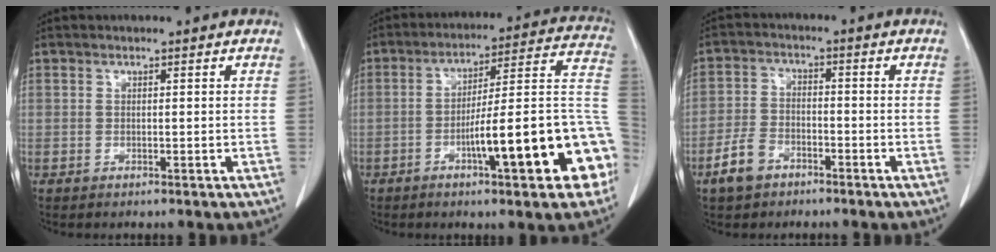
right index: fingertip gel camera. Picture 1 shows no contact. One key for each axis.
{"total": 19.4, "fx": -7.1, "fy": 2.2, "fz": 18.0, "tx": -0.183, "ty": 0.031, "tz": -0.094}
{"total": 5.8, "fx": -3.8, "fy": 3.5, "fz": 2.7, "tx": -0.066, "ty": 0.006, "tz": -0.068}